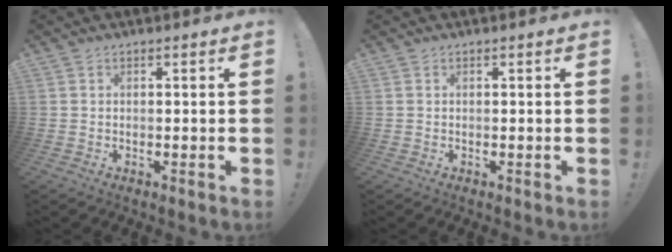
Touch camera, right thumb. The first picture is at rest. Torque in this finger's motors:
{"motor_torque": [0.00, 0.00, 0.00, 0.00, 0.00]}